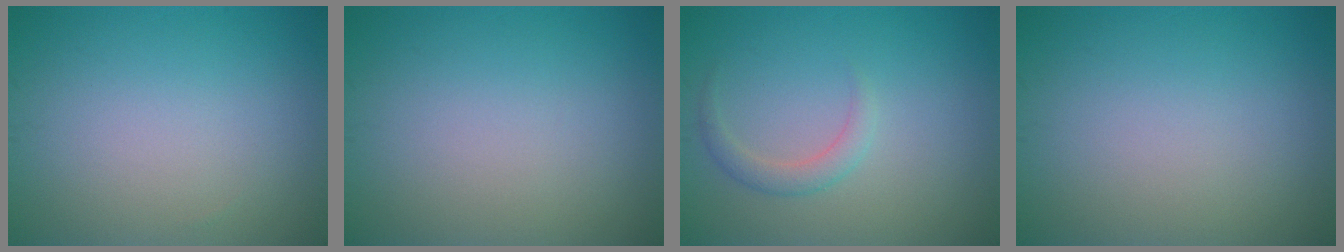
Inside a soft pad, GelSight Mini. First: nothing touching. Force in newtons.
{"total": 0.0}
{"total": 1.7, "press": 1.7, "slide": 0.1}
{"total": 0.0}